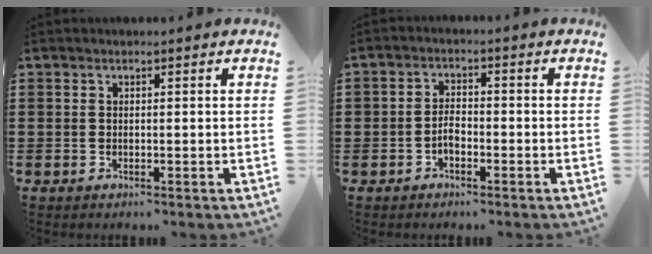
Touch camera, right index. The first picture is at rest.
{"total": 2.3, "force": [-1.3, 1.5, 1.3], "torque": [-0.027, 0.002, -0.027]}